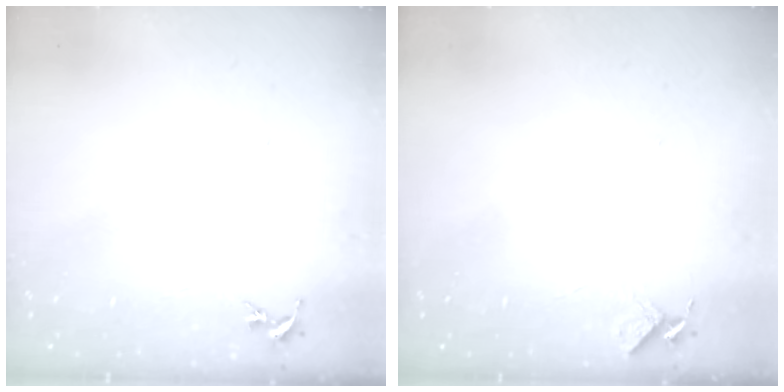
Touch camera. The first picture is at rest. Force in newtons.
{"total": 4.6, "press": 4.5, "slide": 0.4}